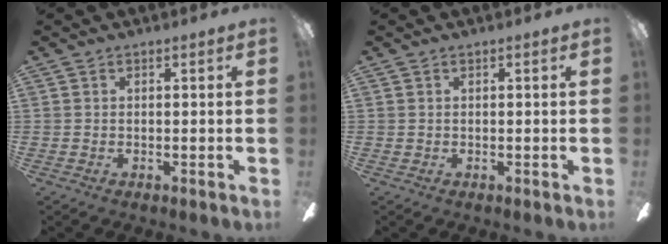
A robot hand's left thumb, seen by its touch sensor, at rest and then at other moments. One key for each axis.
{"total": 0.0}